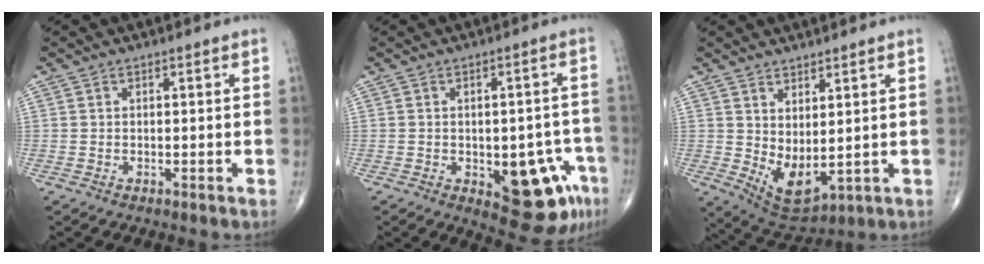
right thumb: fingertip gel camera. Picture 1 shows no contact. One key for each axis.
{"total": 12.4, "fx": -4.7, "fy": 5.7, "fz": 10.0, "tx": -0.086, "ty": 0.020, "tz": -0.046}
{"total": 8.1, "fx": 0.9, "fy": 3.9, "fz": 7.1, "tx": -0.113, "ty": -0.025, "tz": 0.038}